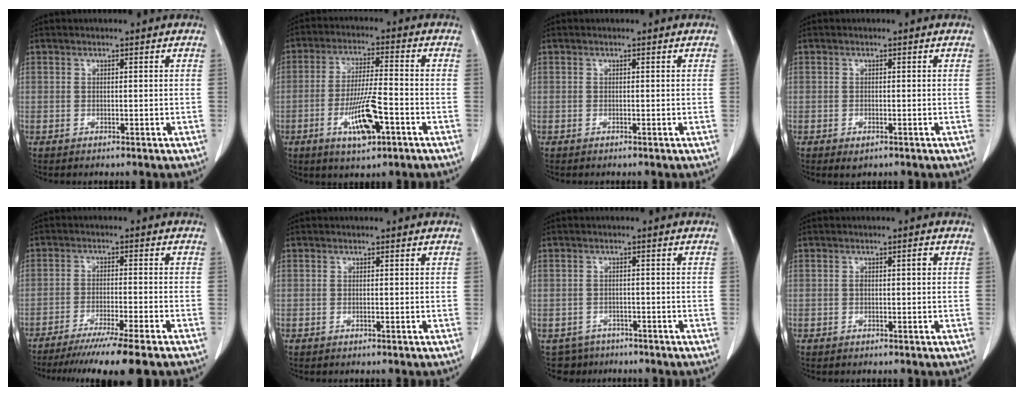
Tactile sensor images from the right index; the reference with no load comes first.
{"total": 9.0, "force": [-3.7, 1.5, 8.1], "torque": [-0.153, -0.006, -0.061]}
{"total": 0.0}
{"total": 1.5, "force": [-0.8, 0.7, 1.0], "torque": [-0.015, -0.001, -0.002]}
{"total": 12.9, "force": [-10.4, -1.1, 7.5], "torque": [-0.103, -0.040, -0.161]}
{"total": 0.0}
{"total": 3.9, "force": [-2.8, 2.7, -0.7], "torque": [0.013, 0.007, -0.042]}
{"total": 1.3, "force": [0.1, 0.4, 1.2], "torque": [-0.015, 0.004, 0.004]}